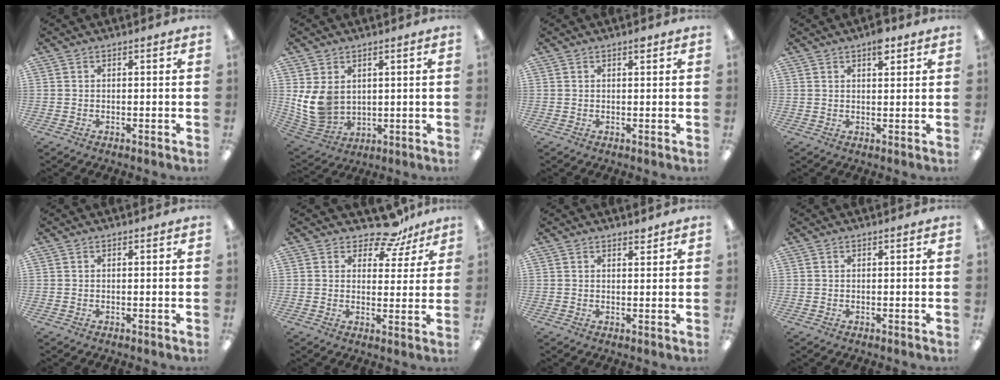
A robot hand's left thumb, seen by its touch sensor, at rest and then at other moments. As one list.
[{"total": 10.5, "force": [2.0, 8.2, 6.2], "torque": [-0.143, -0.010, 0.041]}, {"total": 1.0, "force": [0.7, 0.2, 0.6], "torque": [-0.005, -0.002, 0.011]}, {"total": 4.5, "force": [2.8, 1.9, 3.0], "torque": [-0.024, -0.013, 0.041]}, {"total": 0.0}, {"total": 8.3, "force": [7.1, 3.3, 2.7], "torque": [-0.040, -0.050, 0.129]}, {"total": 1.7, "force": [1.5, 0.5, 0.4], "torque": [0.001, -0.005, 0.027]}, {"total": 0.0}]